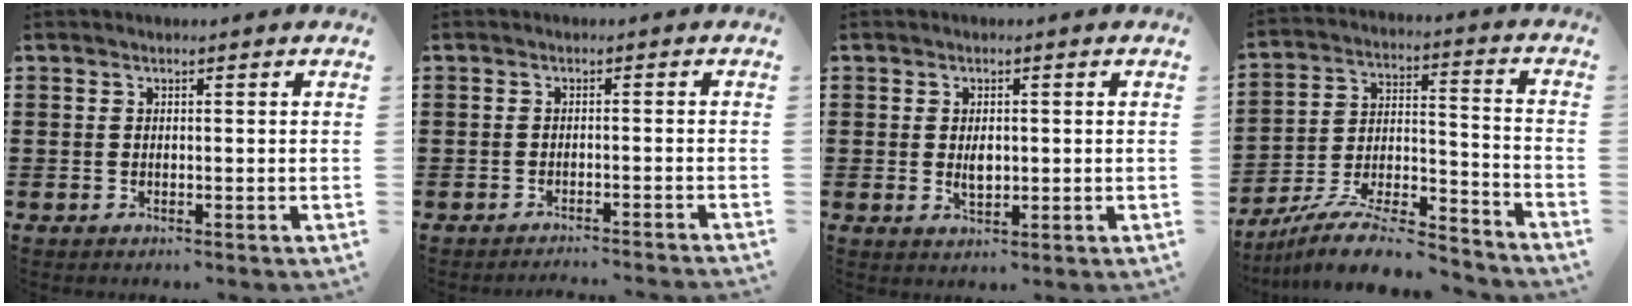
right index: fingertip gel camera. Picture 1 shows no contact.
{"total": 1.7, "force": [-1.7, -0.4, 0.2], "torque": [-0.004, 0.003, -0.036]}
{"total": 2.2, "force": [0.0, 1.1, 1.9], "torque": [-0.038, 0.004, -0.001]}
{"total": 10.9, "force": [-9.6, 2.1, 4.9], "torque": [-0.080, 0.026, -0.184]}